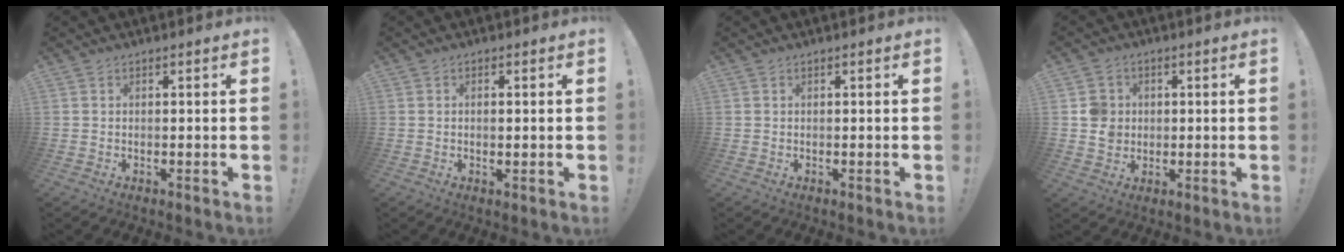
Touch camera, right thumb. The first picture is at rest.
{"total": 0.8, "force": [0.0, 0.3, 0.8], "torque": [-0.011, 0.000, -0.001]}
{"total": 0.0}
{"total": 6.8, "force": [0.6, 6.4, 2.2], "torque": [-0.026, 0.001, 0.014]}